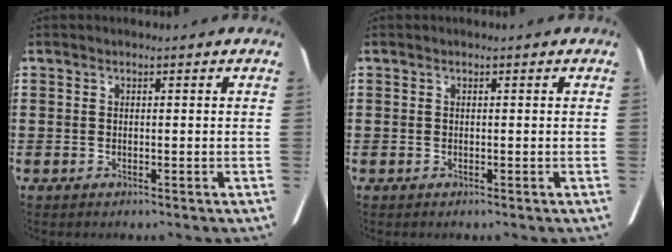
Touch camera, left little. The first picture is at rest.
{"total": 0.0}